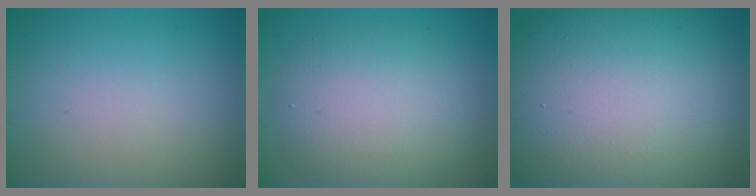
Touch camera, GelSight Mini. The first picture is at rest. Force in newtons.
{"total": 6.1, "press": 6.1, "slide": 0.3}
{"total": 18.3, "press": 18.3, "slide": 1.0}